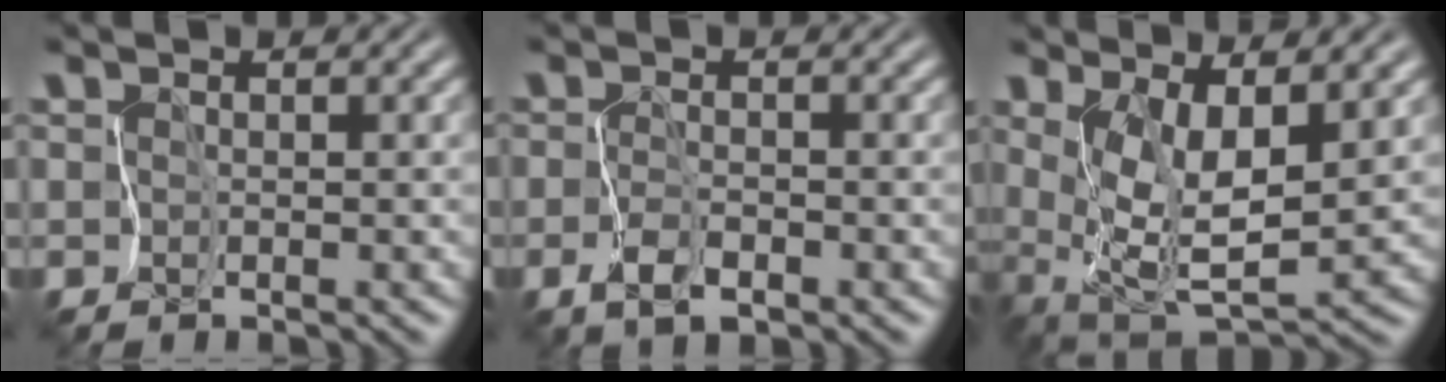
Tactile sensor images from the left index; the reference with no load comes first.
{"total": 2.2, "force": [-1.2, 1.0, 1.6], "torque": [-0.035, -0.006, -0.025]}
{"total": 5.9, "force": [1.8, 1.9, 5.3], "torque": [-0.112, -0.018, 0.037]}